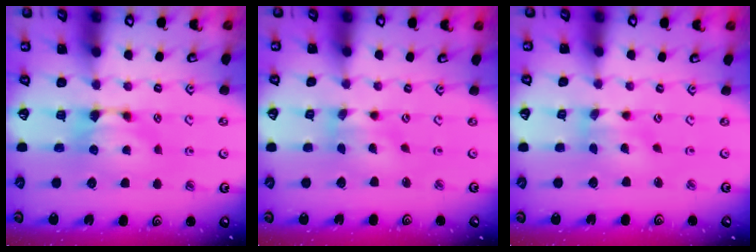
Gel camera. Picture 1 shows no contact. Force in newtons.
{"total": 1.4, "press": 0.3, "slide": 1.4}
{"total": 1.4, "press": 0.3, "slide": 1.4}